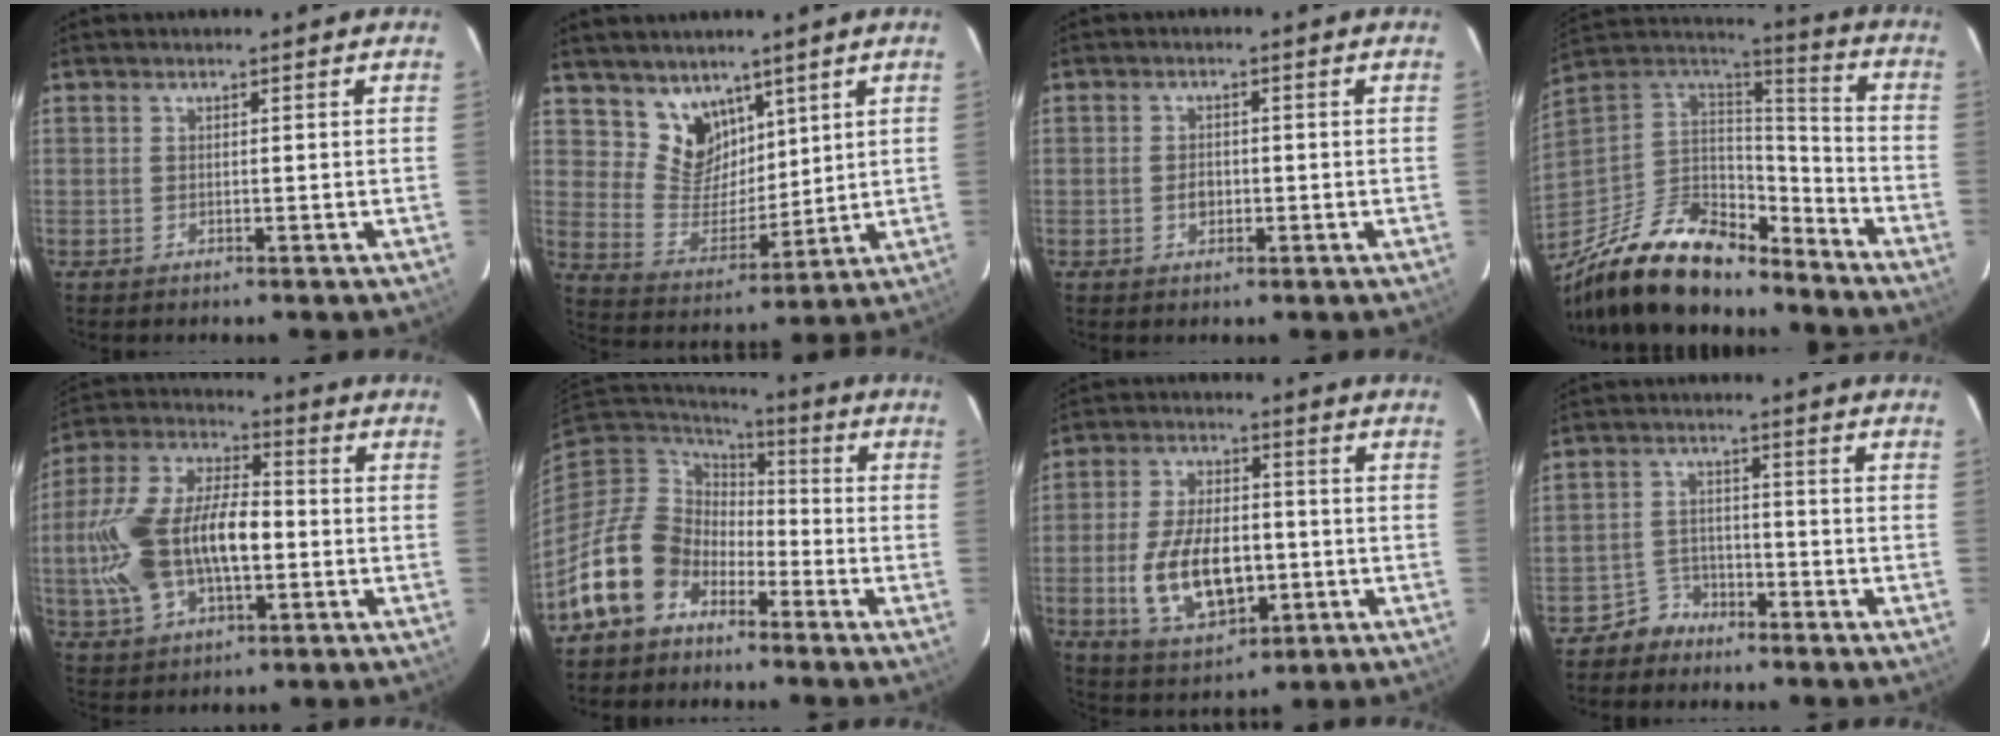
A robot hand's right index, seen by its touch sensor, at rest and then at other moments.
{"total": 9.6, "force": [6.5, 6.6, 2.6], "torque": [-0.044, -0.004, 0.137]}
{"total": 2.5, "force": [-0.6, 1.9, 1.5], "torque": [-0.027, 0.003, -0.009]}
{"total": 24.3, "force": [-18.5, 9.7, 12.3], "torque": [-0.259, -0.010, -0.313]}
{"total": 18.6, "force": [-2.2, 9.7, 15.8], "torque": [-0.335, 0.010, -0.036]}
{"total": 12.3, "force": [-7.8, 8.7, 3.6], "torque": [-0.092, 0.022, -0.143]}
{"total": 14.3, "force": [-2.9, 7.8, 11.6], "torque": [-0.234, -0.004, -0.034]}
{"total": 4.4, "force": [-3.5, 2.7, -0.3], "torque": [-0.002, 0.021, -0.065]}